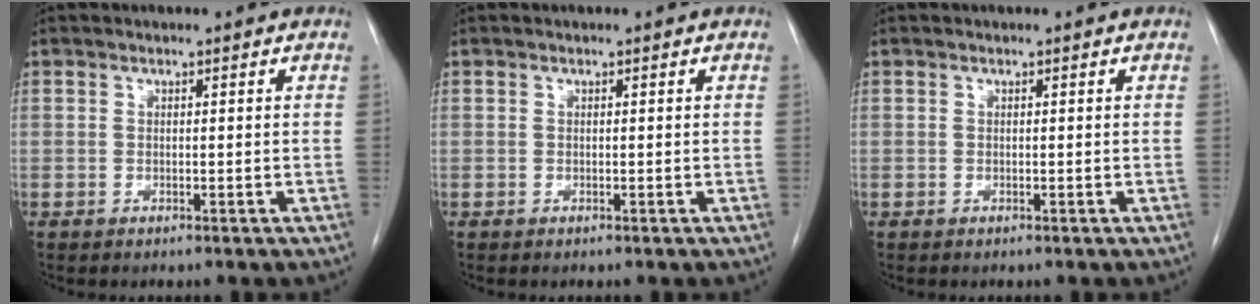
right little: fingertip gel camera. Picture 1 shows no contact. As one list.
[{"total": 0.0}, {"total": 0.0}]